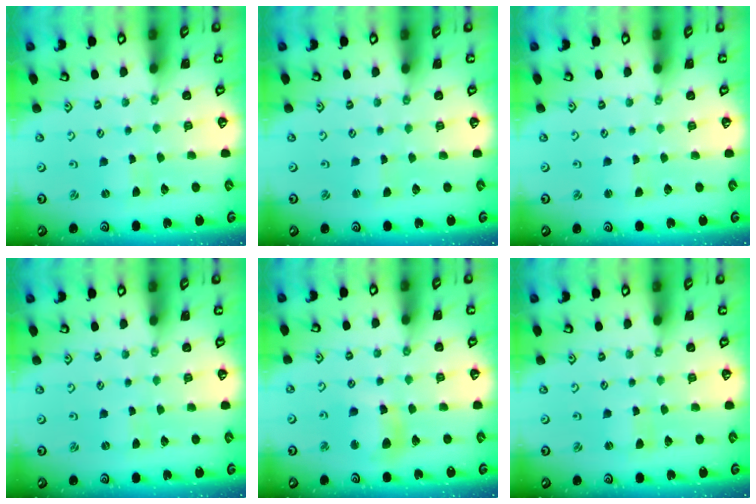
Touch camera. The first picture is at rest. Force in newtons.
{"total": 1.1, "press": 1.1, "slide": 0.1}
{"total": 0.9, "press": 0.9, "slide": 0.1}
{"total": 0.0}
{"total": 10.3, "press": 10.3, "slide": 1.3}
{"total": 0.8, "press": 0.8, "slide": 0.2}